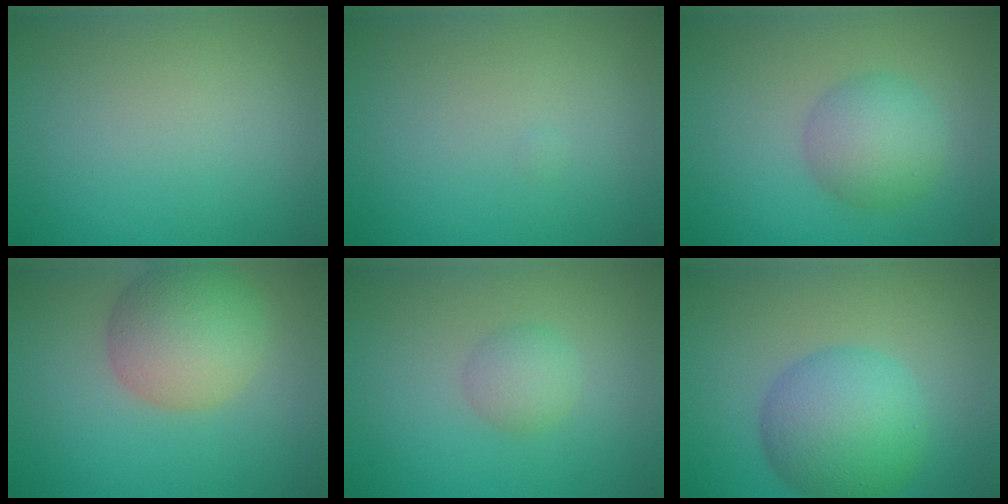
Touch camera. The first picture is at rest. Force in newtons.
{"total": 0.0}
{"total": 3.9, "press": 3.9, "slide": 0.1}
{"total": 6.2, "press": 6.2, "slide": 0.3}
{"total": 1.9, "press": 1.9, "slide": 0.0}
{"total": 7.1, "press": 7.1, "slide": 0.0}